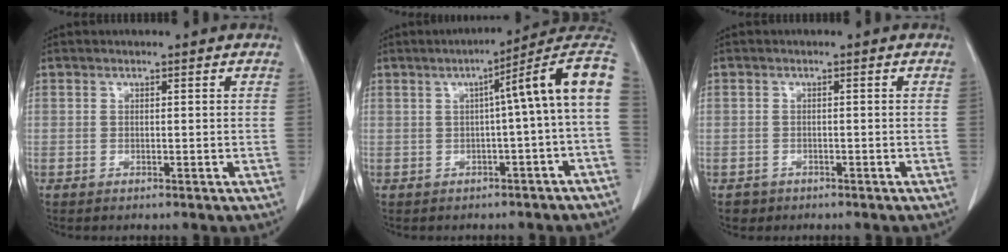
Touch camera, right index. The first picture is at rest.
{"total": 10.4, "force": [0.8, -0.5, 10.4], "torque": [-0.127, 0.038, 0.001]}
{"total": 1.6, "force": [-0.9, 1.3, -0.2], "torque": [-0.003, 0.006, -0.012]}